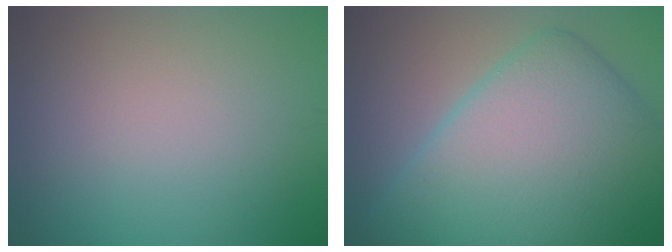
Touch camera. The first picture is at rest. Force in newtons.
{"total": 13.3, "press": 13.3, "slide": 0.3}